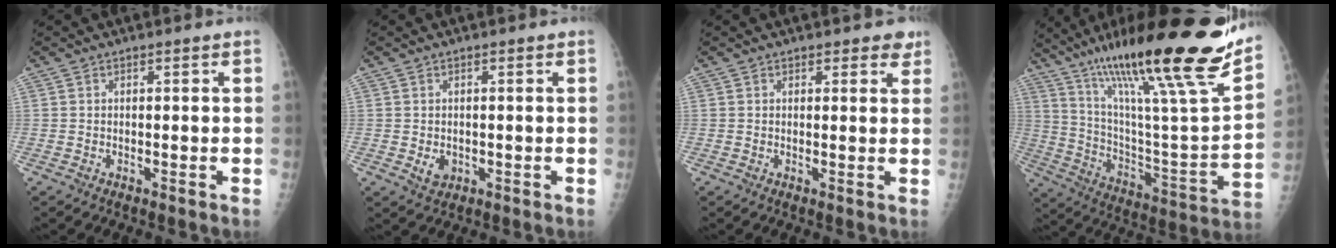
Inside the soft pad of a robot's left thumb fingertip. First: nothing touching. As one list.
[{"total": 2.6, "force": [-0.3, 2.1, 1.4], "torque": [-0.014, -0.001, 0.004]}, {"total": 2.6, "force": [2.0, 1.5, 0.9], "torque": [0.020, -0.008, 0.018]}, {"total": 32.6, "force": [22.2, 3.5, 23.5], "torque": [-0.361, -0.076, 0.362]}]